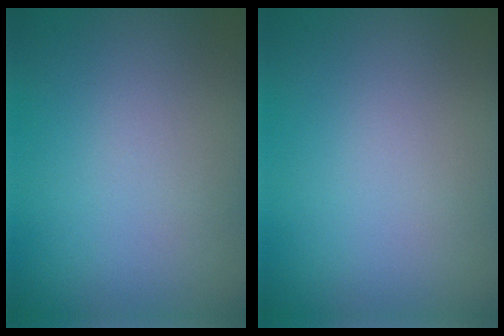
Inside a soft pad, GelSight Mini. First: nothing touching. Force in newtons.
{"total": 0.0}